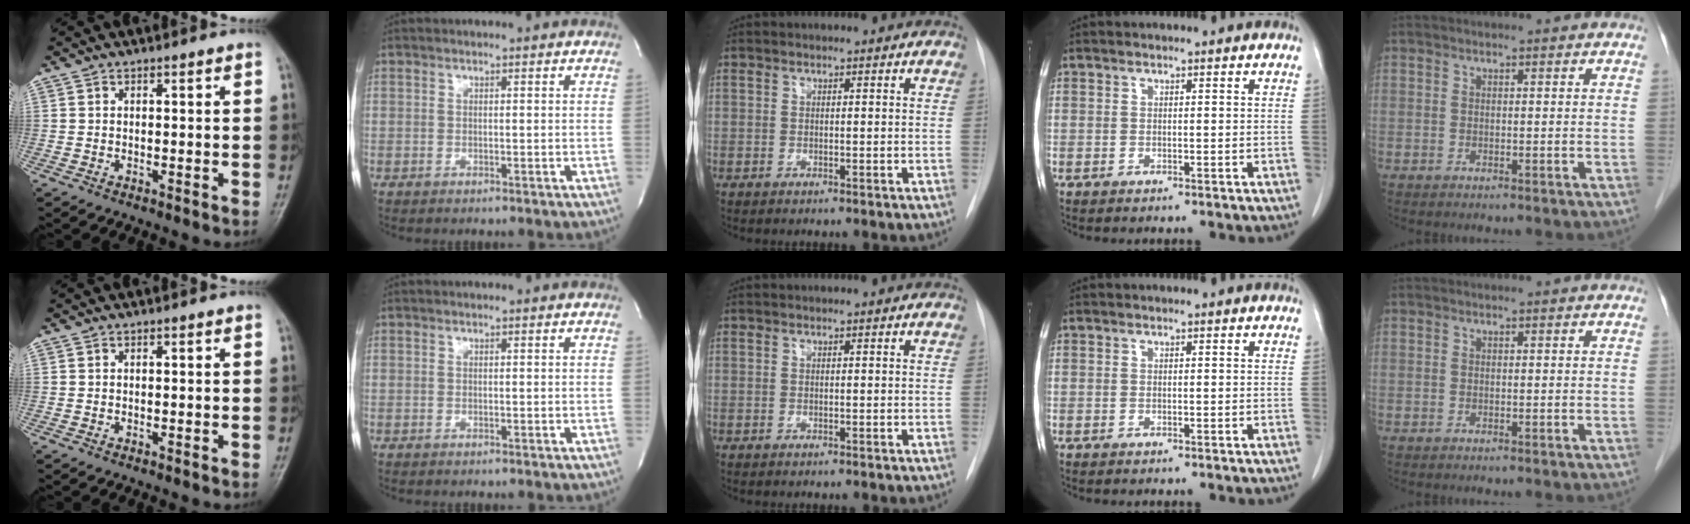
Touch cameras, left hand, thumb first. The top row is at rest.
{}